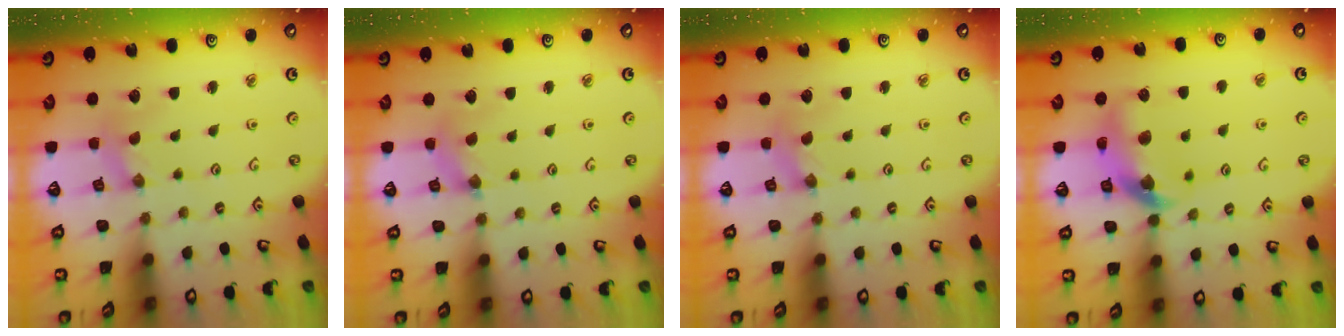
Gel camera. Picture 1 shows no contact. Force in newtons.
{"total": 2.3, "press": 2.3, "slide": 0.4}
{"total": 2.2, "press": 2.2, "slide": 0.3}
{"total": 12.0, "press": 11.9, "slide": 1.7}